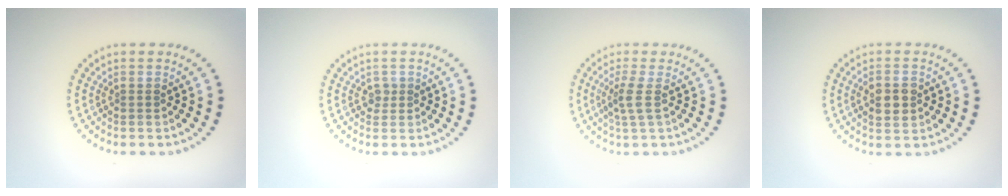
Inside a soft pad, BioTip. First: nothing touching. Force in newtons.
{"total": 0.9, "press": 0.8, "slide": 0.5}
{"total": 2.0, "press": 1.5, "slide": 1.3}
{"total": 2.9, "press": 2.9, "slide": 0.1}